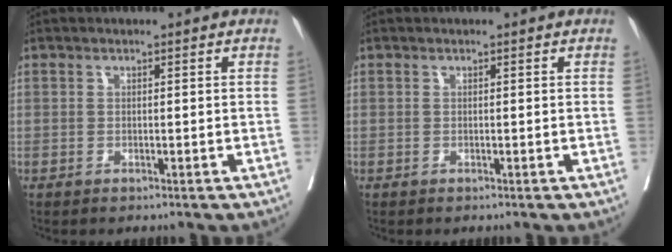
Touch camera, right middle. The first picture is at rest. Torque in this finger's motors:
{"motor_torque": [0.05, -0.11, -0.01, 0.00]}